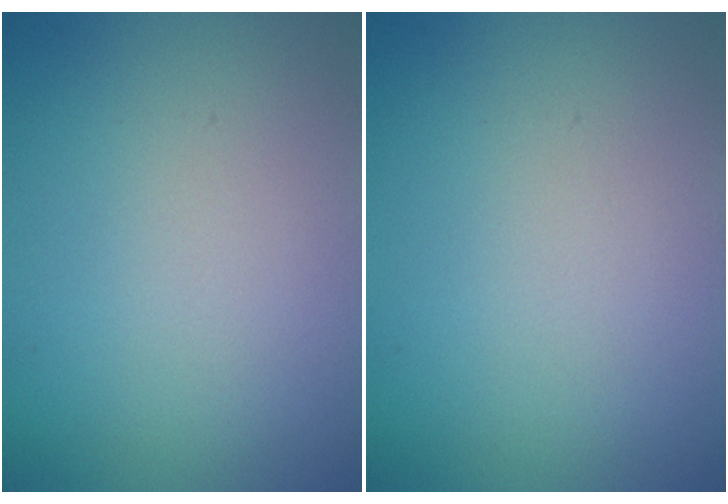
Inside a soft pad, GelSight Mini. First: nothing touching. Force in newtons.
{"total": 0.0}